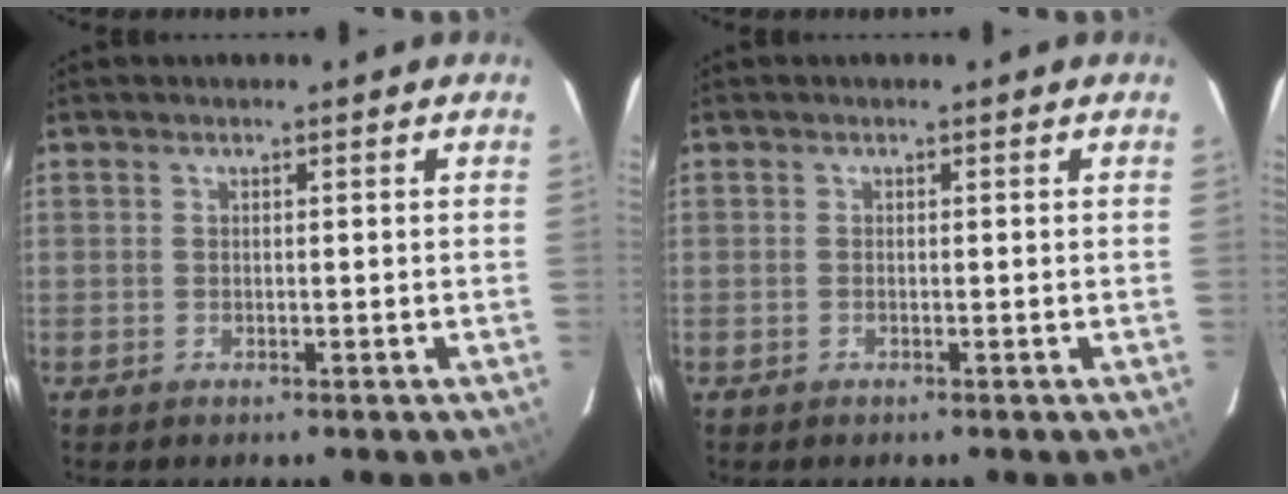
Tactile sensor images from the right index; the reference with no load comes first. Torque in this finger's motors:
{"motor_torque": [0.22, 0.17, -0.02, 0.00]}